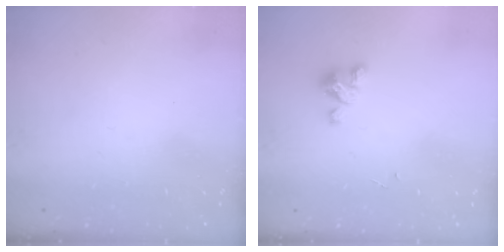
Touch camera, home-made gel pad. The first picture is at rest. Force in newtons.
{"total": 3.9, "press": 3.9, "slide": 0.2}